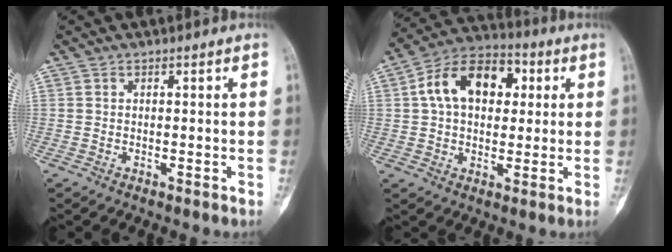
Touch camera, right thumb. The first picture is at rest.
{"total": 14.9, "force": [3.3, 9.9, 10.6], "torque": [-0.151, 0.021, 0.046]}